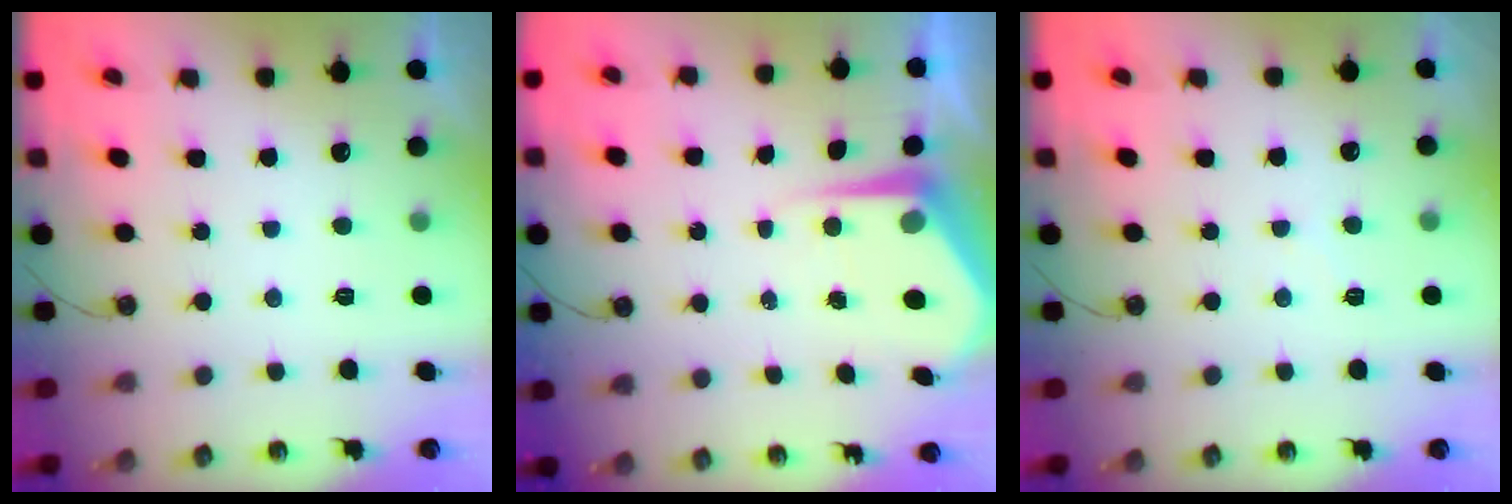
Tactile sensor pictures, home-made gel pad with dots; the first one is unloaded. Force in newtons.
{"total": 6.1, "press": 6.1, "slide": 0.6}
{"total": 3.6, "press": 3.6, "slide": 0.6}